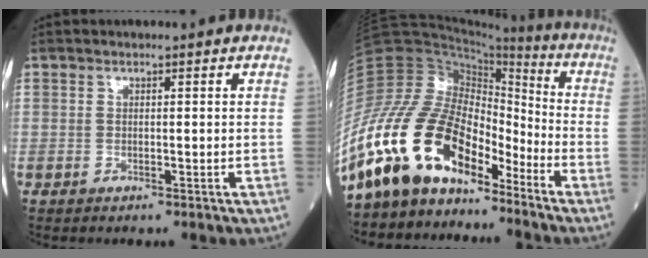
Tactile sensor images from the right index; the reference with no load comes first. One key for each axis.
{"total": 17.6, "fx": -12.6, "fy": 7.2, "fz": 9.9, "tx": -0.203, "ty": 0.044, "tz": -0.236}